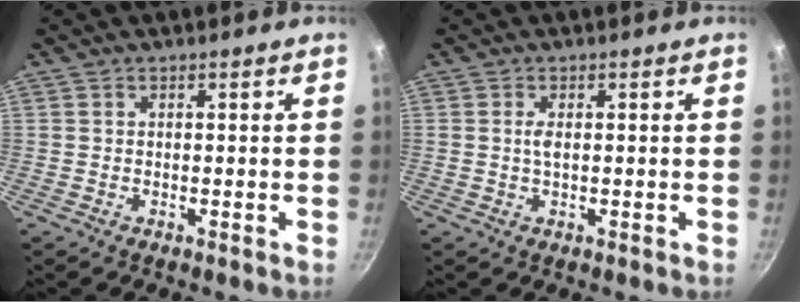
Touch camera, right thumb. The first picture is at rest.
{"total": 1.6, "force": [0.2, 0.6, 1.5], "torque": [-0.029, 0.001, 0.003]}